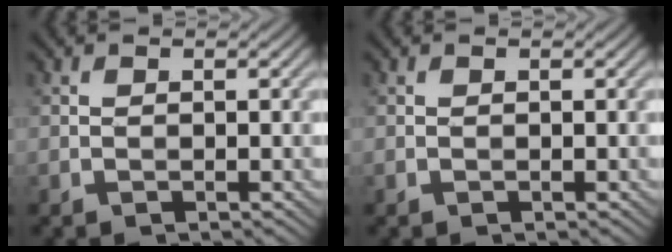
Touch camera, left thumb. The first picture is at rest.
{"total": 0.0}